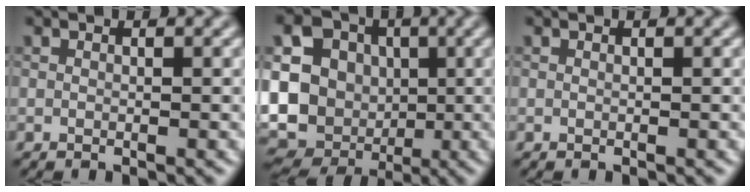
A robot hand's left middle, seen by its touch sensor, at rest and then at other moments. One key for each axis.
{"total": 18.2, "fx": -0.3, "fy": 16.4, "fz": 7.9, "tx": -0.175, "ty": -0.013, "tz": -0.029}
{"total": 0.0}